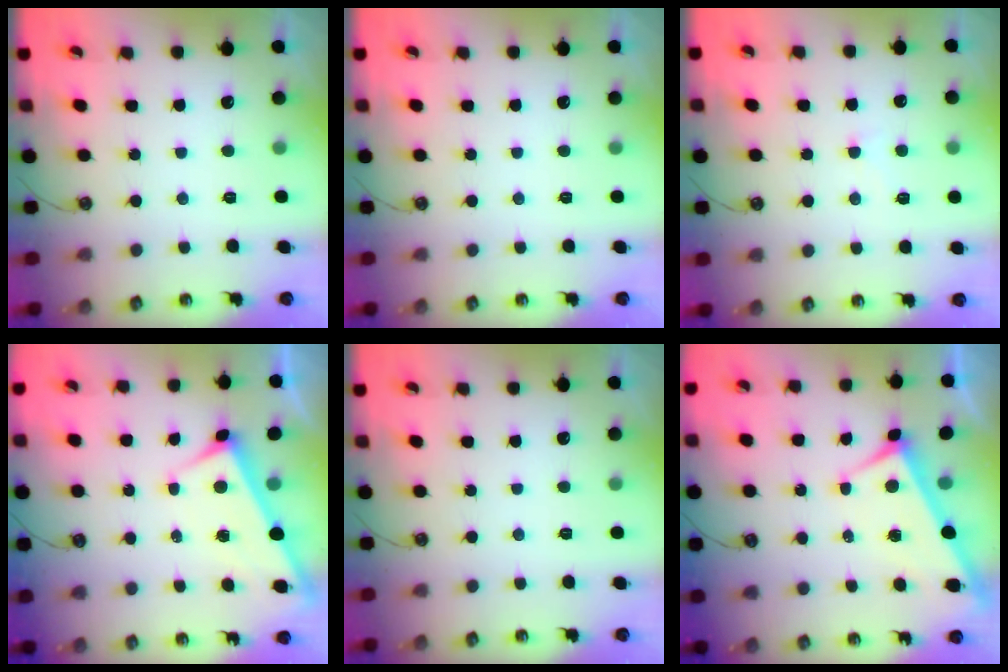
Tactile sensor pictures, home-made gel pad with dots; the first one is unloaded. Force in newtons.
{"total": 0.0}
{"total": 2.1, "press": 2.1, "slide": 0.5}
{"total": 3.1, "press": 3.1, "slide": 0.0}
{"total": 0.0}
{"total": 3.9, "press": 3.9, "slide": 0.4}